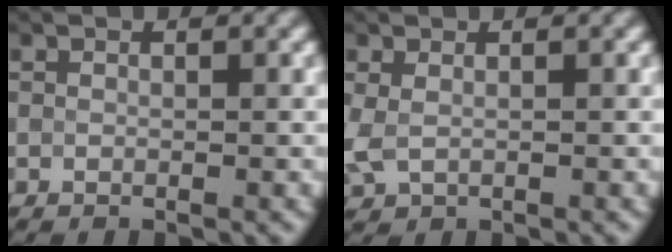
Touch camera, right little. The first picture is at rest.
{"total": 1.9, "force": [-0.1, 1.4, 1.3], "torque": [-0.041, -0.004, 0.001]}